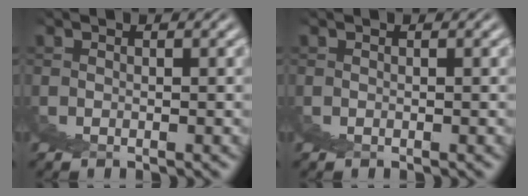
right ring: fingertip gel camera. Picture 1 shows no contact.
{"total": 0.0}